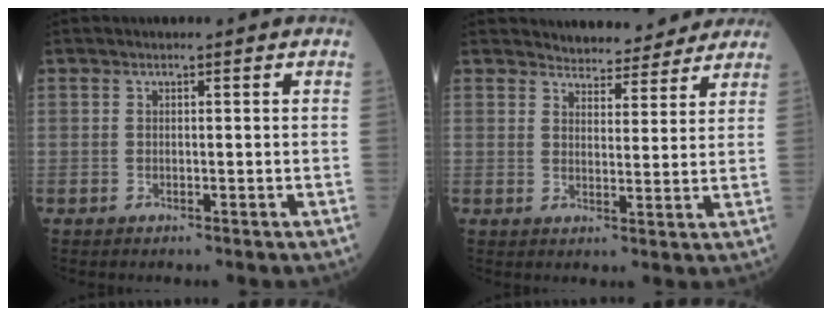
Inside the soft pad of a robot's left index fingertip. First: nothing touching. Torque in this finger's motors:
{"motor_torque": [0.77, -0.87, 0.08, 0.00]}